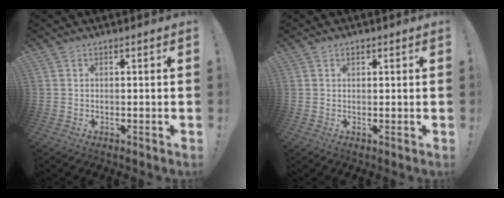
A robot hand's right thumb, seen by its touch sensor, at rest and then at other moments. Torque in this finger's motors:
{"motor_torque": [-0.34, 0.08, 0.07, 0.31, 0.00]}